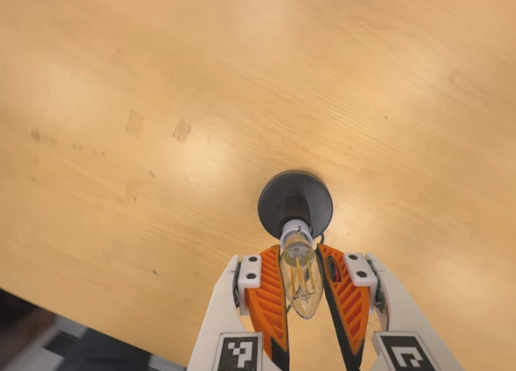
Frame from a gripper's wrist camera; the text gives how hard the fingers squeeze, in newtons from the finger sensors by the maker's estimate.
{"total": 11.0, "left": 10.8, "right": 11.1}